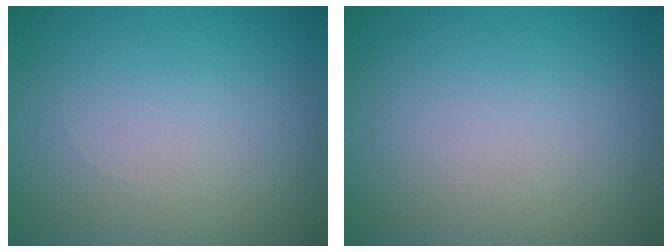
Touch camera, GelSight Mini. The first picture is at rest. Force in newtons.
{"total": 0.0}